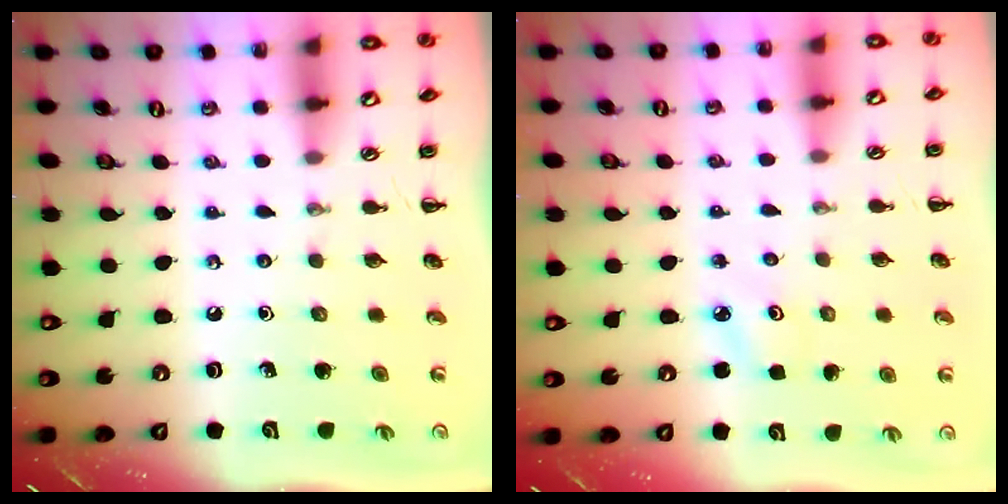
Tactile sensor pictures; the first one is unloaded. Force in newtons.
{"total": 2.5, "press": 2.4, "slide": 0.7}